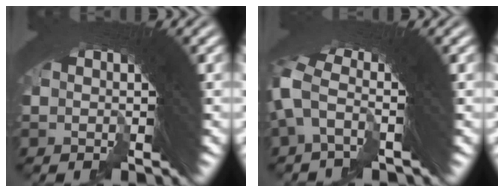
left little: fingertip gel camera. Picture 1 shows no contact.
{"total": 2.2, "force": [0.0, 0.1, 2.2], "torque": [-0.055, -0.004, 0.002]}